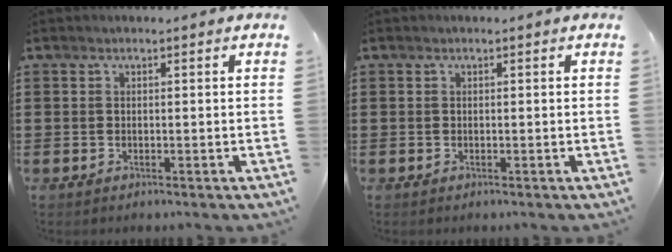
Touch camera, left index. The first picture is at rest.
{"total": 0.0}